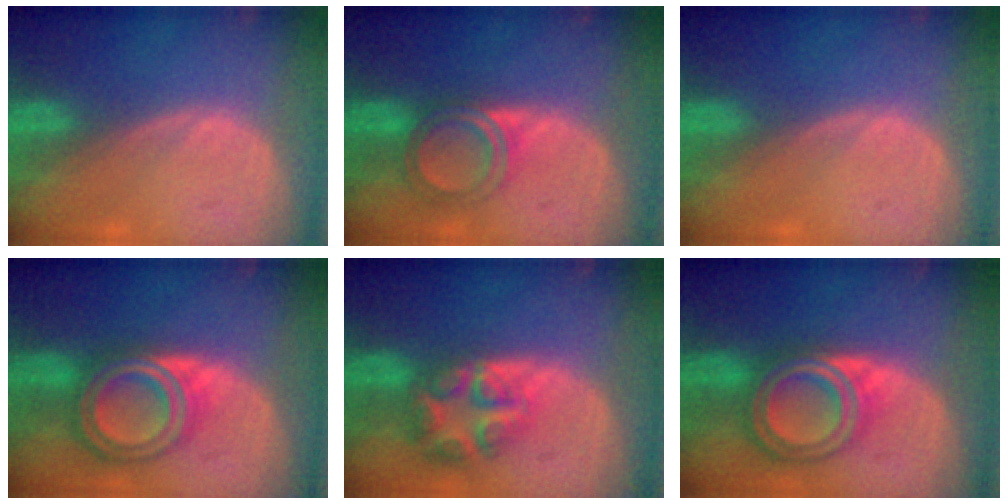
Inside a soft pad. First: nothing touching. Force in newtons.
{"total": 5.0, "press": 4.9, "slide": 1.1}
{"total": 0.0}
{"total": 8.0, "press": 8.0, "slide": 0.5}
{"total": 8.2, "press": 7.2, "slide": 4.1}
{"total": 8.0, "press": 8.0, "slide": 0.5}